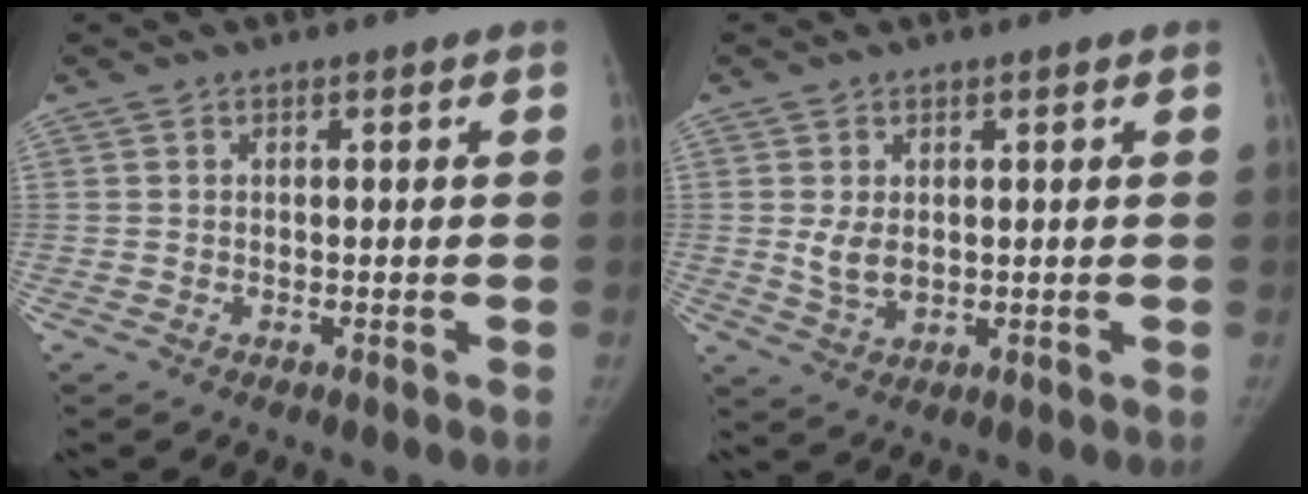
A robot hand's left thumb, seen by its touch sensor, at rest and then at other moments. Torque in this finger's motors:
{"motor_torque": [0.06, 0.10, 0.53, -0.42, 0.02]}